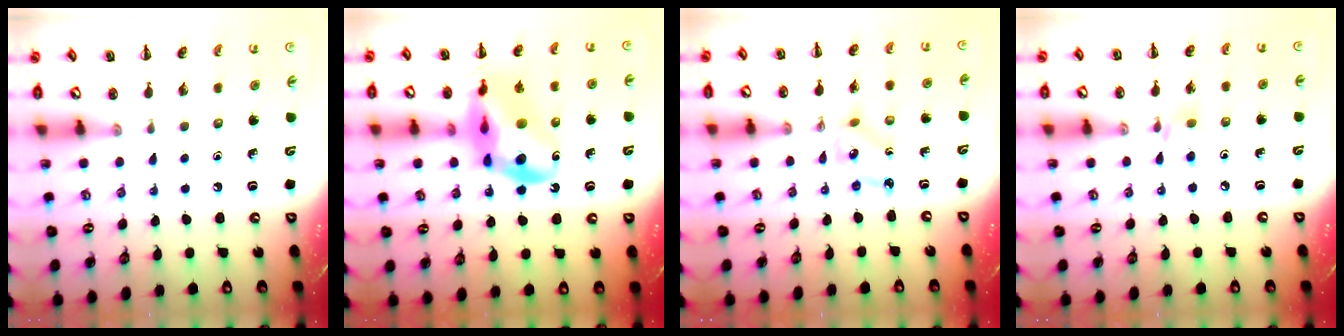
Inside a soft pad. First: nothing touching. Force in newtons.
{"total": 16.9, "press": 16.4, "slide": 4.1}
{"total": 4.5, "press": 4.4, "slide": 1.1}
{"total": 5.6, "press": 5.5, "slide": 1.2}